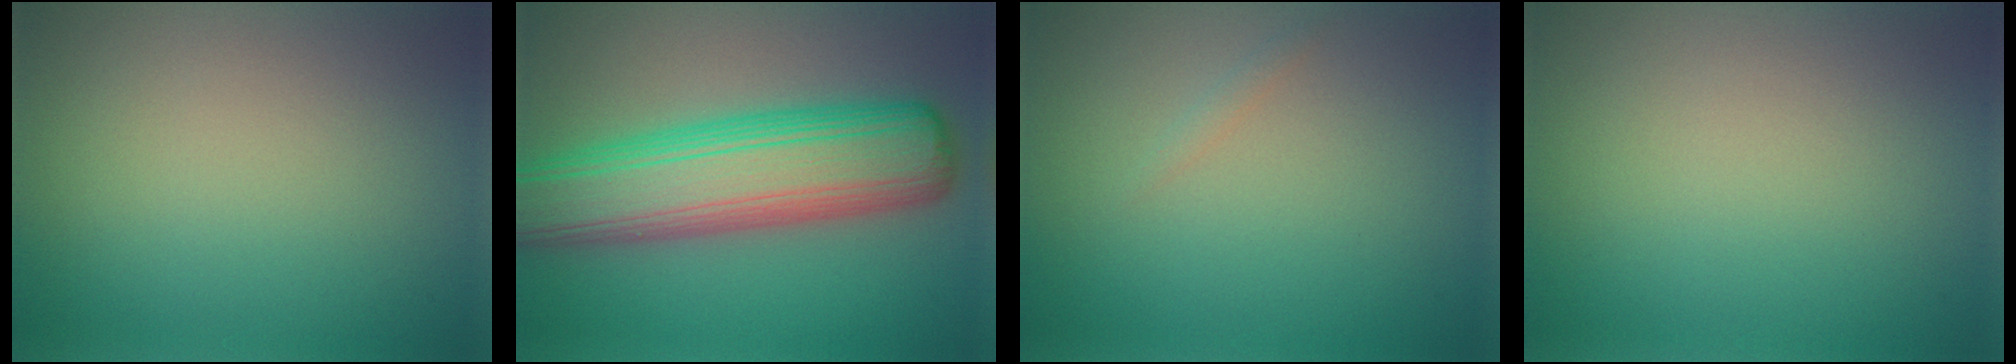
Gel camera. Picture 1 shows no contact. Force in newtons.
{"total": 10.8, "press": 10.8, "slide": 0.5}
{"total": 0.6, "press": 0.5, "slide": 0.1}
{"total": 0.0}